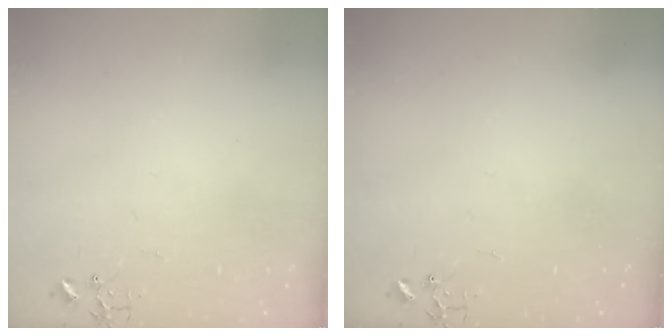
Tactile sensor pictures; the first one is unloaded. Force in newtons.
{"total": 0.0}